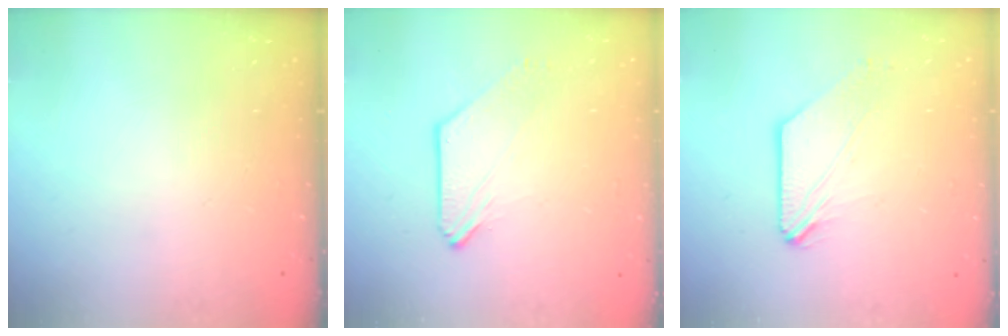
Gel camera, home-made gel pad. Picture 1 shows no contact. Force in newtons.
{"total": 0.8, "press": 0.7, "slide": 0.3}
{"total": 0.0}